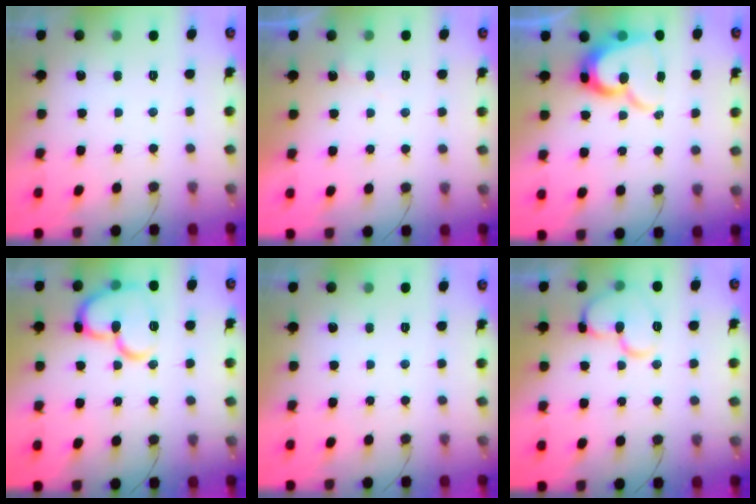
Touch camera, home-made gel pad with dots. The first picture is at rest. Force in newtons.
{"total": 4.2, "press": 4.2, "slide": 0.3}
{"total": 14.5, "press": 14.4, "slide": 1.4}
{"total": 17.3, "press": 17.3, "slide": 1.5}
{"total": 0.0}
{"total": 12.8, "press": 12.7, "slide": 1.7}